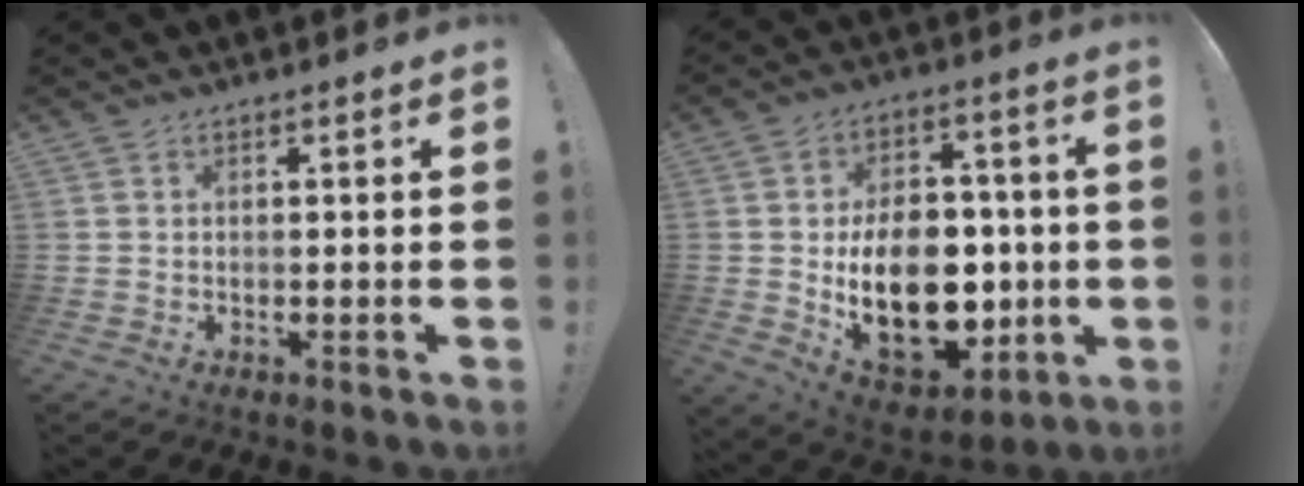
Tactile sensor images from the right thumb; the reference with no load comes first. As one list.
[{"total": 22.4, "force": [-1.8, 15.3, 16.3], "torque": [-0.261, -0.008, -0.009]}]